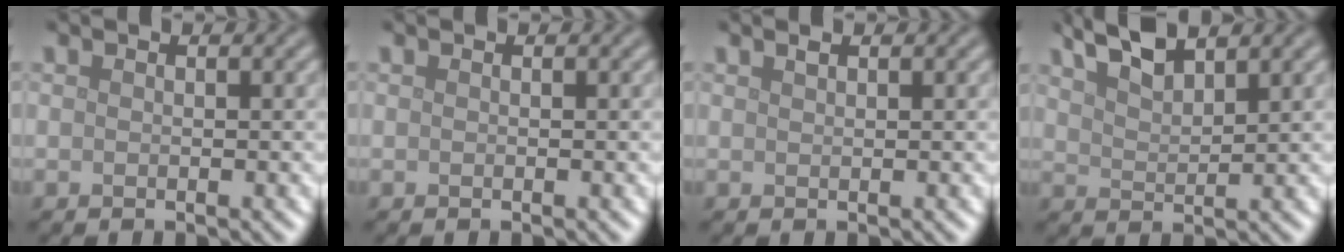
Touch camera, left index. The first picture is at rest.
{"total": 0.0}
{"total": 0.6, "force": [0.5, 0.1, 0.3], "torque": [-0.006, 0.002, 0.010]}
{"total": 4.1, "force": [3.2, 1.0, 2.3], "torque": [-0.050, 0.009, 0.062]}